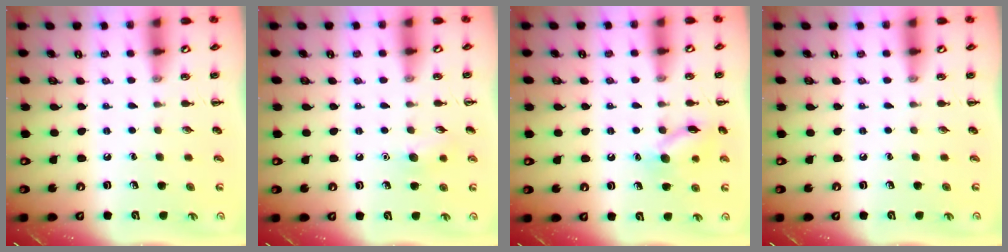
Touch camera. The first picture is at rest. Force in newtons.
{"total": 7.1, "press": 6.9, "slide": 1.8}
{"total": 10.9, "press": 10.9, "slide": 0.5}
{"total": 0.0}